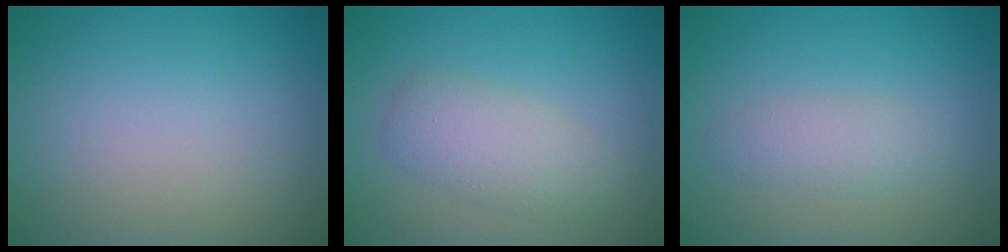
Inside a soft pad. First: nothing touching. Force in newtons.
{"total": 3.3, "press": 3.3, "slide": 0.0}
{"total": 1.9, "press": 1.9, "slide": 0.1}